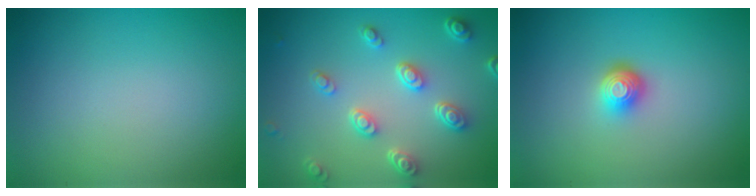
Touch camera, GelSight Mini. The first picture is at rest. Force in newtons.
{"total": 4.5, "press": 3.4, "slide": 3.0}
{"total": 2.1, "press": 1.5, "slide": 1.5}